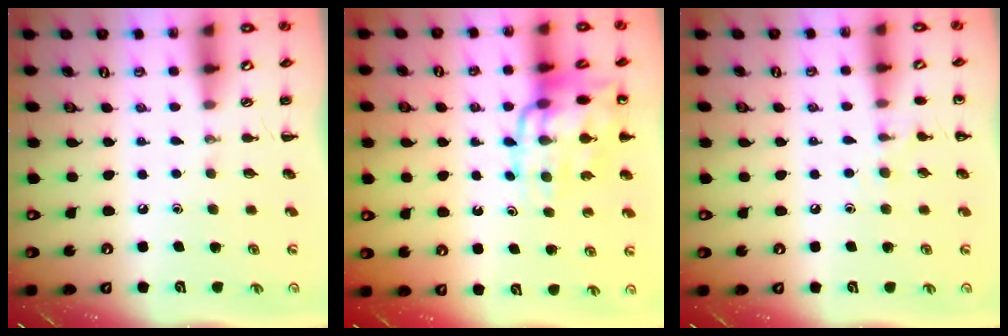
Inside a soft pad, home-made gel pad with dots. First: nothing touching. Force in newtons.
{"total": 16.5, "press": 16.3, "slide": 2.5}
{"total": 6.5, "press": 6.2, "slide": 1.9}